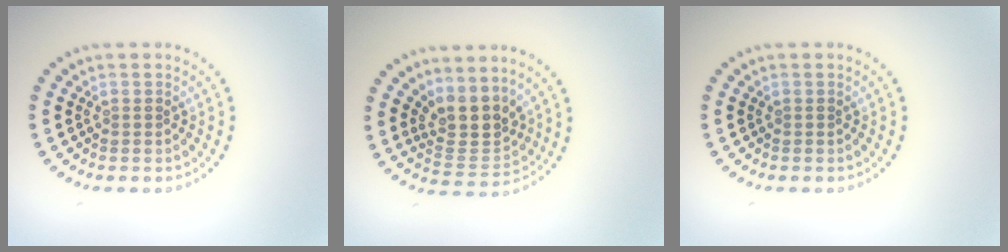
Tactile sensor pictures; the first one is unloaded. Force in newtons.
{"total": 3.8, "press": 3.2, "slide": 2.1}
{"total": 0.0}